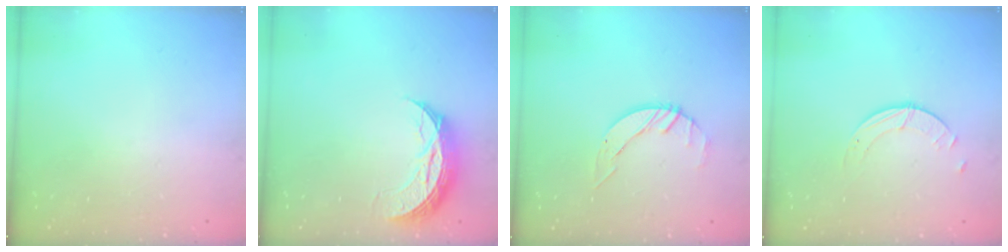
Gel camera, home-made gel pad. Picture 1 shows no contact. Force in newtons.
{"total": 9.3, "press": 9.3, "slide": 0.7}
{"total": 2.4, "press": 2.4, "slide": 0.1}
{"total": 1.4, "press": 1.4, "slide": 0.2}